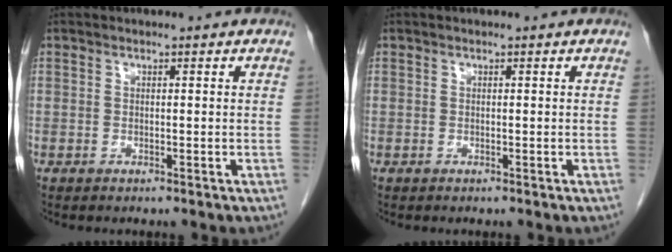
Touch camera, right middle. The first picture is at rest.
{"total": 0.0}